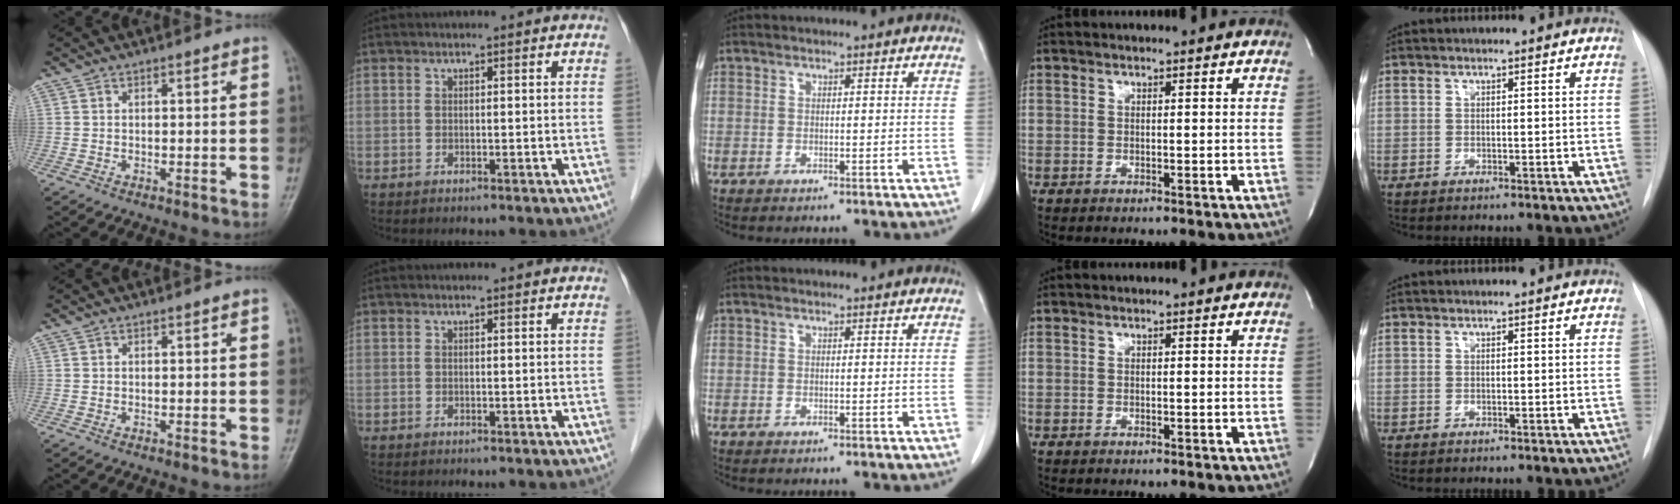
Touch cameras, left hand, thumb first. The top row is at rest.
{}